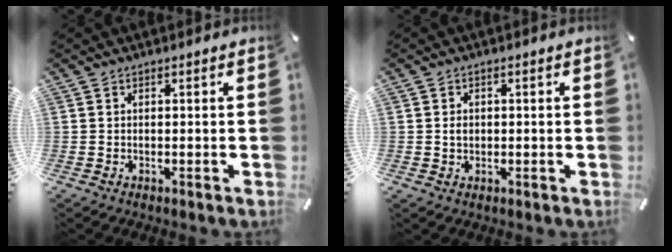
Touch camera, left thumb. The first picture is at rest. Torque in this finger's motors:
{"motor_torque": [0.12, 0.08, 0.12, 0.12, 0.00]}